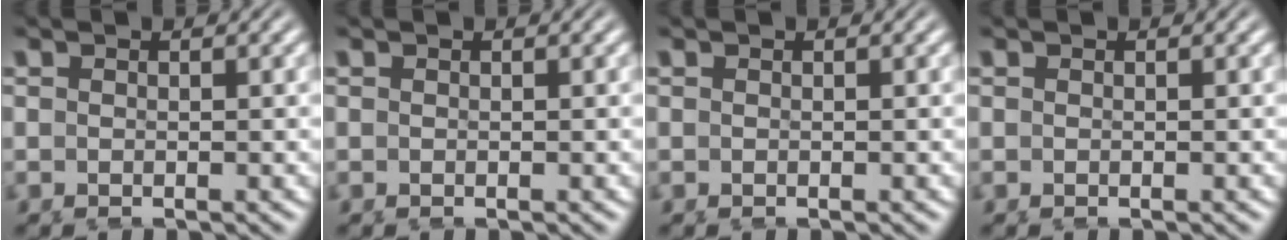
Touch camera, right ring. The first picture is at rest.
{"total": 0.0}
{"total": 0.0}
{"total": 0.0}